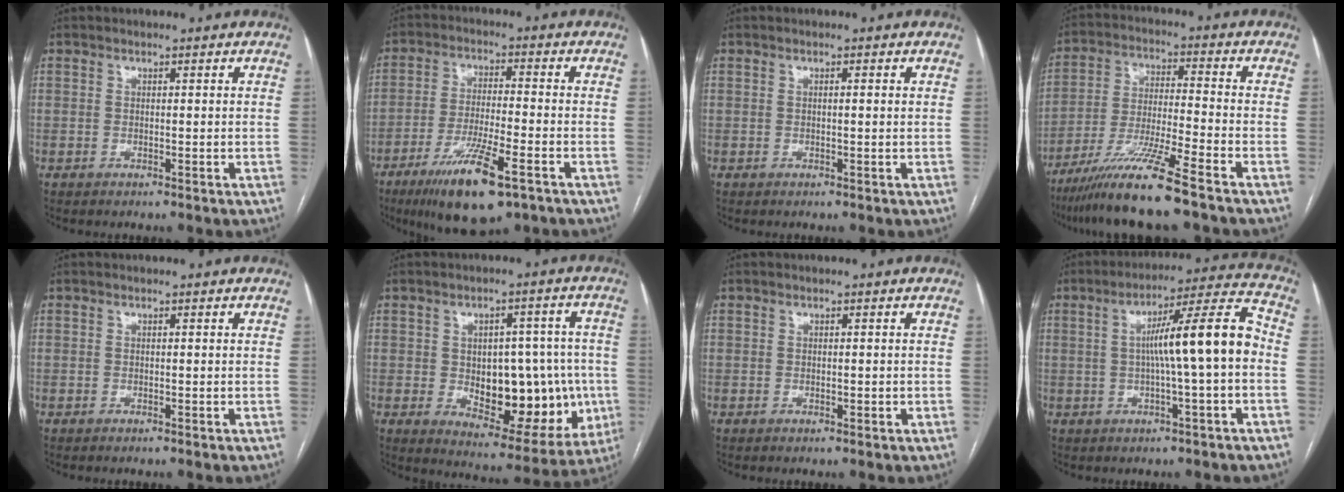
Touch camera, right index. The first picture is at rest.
{"total": 12.8, "force": [-7.3, 2.1, 10.2], "torque": [-0.190, -0.027, -0.122]}
{"total": 2.5, "force": [1.5, 0.2, 2.1], "torque": [-0.031, -0.014, 0.015]}
{"total": 12.5, "force": [-9.4, -1.2, 8.1], "torque": [-0.152, -0.031, -0.169]}
{"total": 0.0}
{"total": 16.9, "force": [-2.2, 8.7, 14.3], "torque": [-0.186, 0.017, -0.004]}
{"total": 0.7, "force": [-0.2, 0.3, 0.6], "torque": [-0.010, -0.001, -0.001]}
{"total": 12.0, "force": [-0.5, -0.1, 12.0], "torque": [-0.186, 0.026, -0.012]}